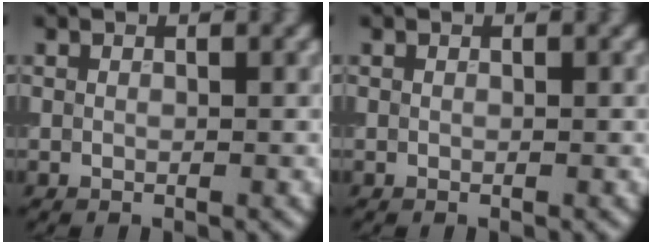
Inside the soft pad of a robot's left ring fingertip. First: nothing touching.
{"total": 0.0}